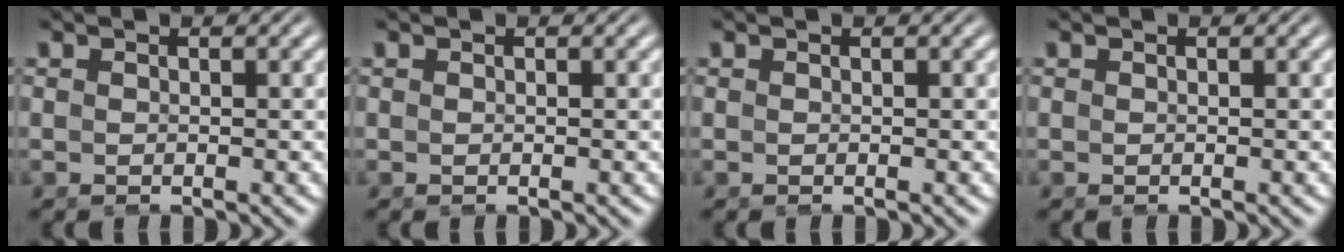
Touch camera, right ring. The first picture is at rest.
{"total": 0.0}
{"total": 0.0}
{"total": 0.0}